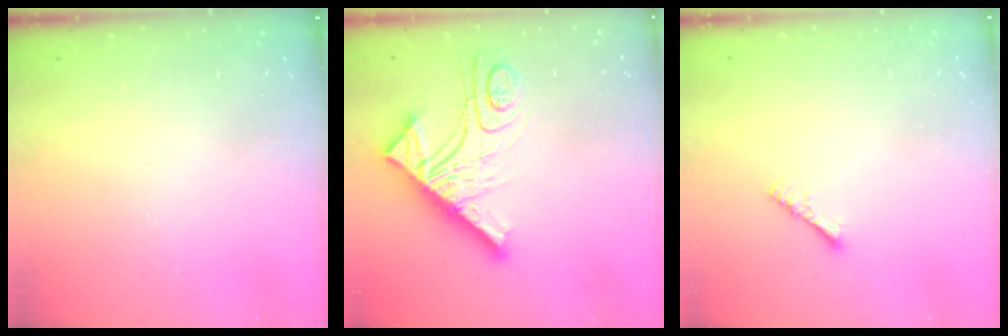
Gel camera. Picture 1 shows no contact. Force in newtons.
{"total": 16.3, "press": 16.3, "slide": 1.5}
{"total": 2.4, "press": 2.4, "slide": 0.3}